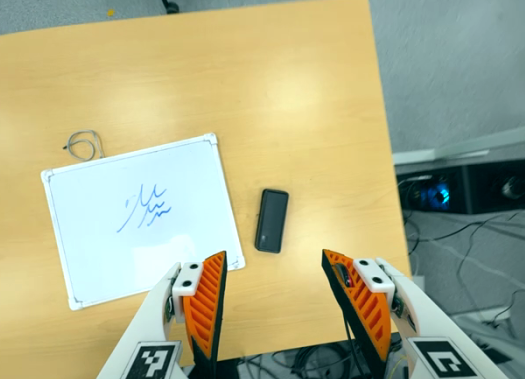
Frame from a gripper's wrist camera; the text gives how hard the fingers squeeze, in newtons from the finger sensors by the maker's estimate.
{"total": 0.0}